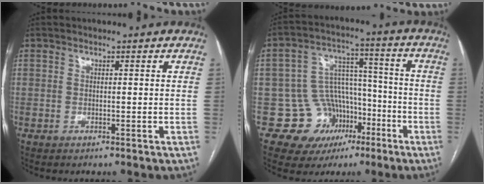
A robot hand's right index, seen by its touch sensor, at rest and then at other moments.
{"total": 12.1, "force": [-5.1, 10.6, 2.6], "torque": [-0.028, 0.068, -0.063]}